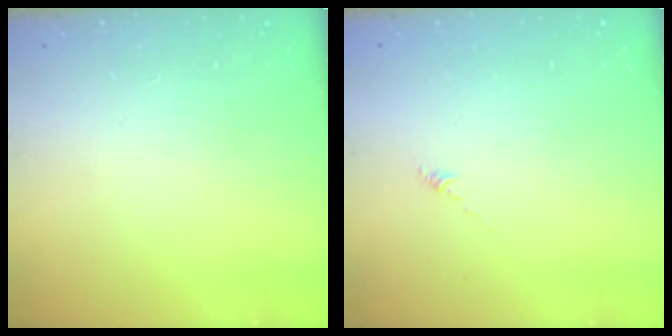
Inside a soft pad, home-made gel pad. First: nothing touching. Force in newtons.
{"total": 0.0}